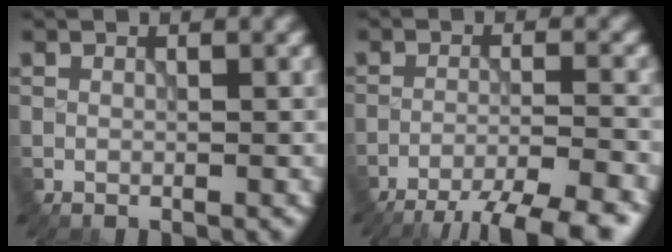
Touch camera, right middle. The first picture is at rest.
{"total": 9.8, "force": [-8.4, 1.8, 4.7], "torque": [-0.067, -0.012, -0.114]}